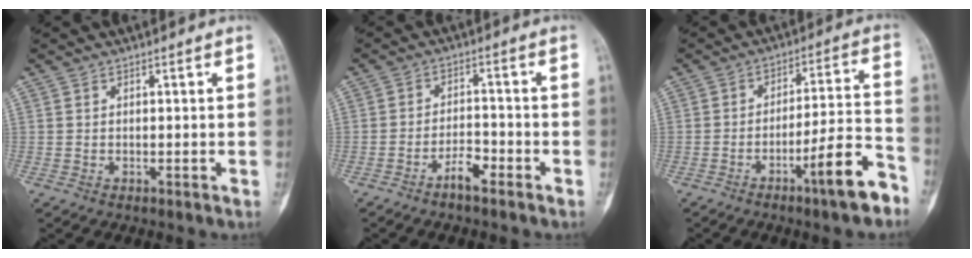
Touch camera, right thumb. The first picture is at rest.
{"total": 4.1, "force": [-2.9, 1.3, 2.5], "torque": [-0.040, 0.025, -0.053]}
{"total": 11.6, "force": [-7.1, 1.4, 9.1], "torque": [-0.134, 0.054, -0.110]}